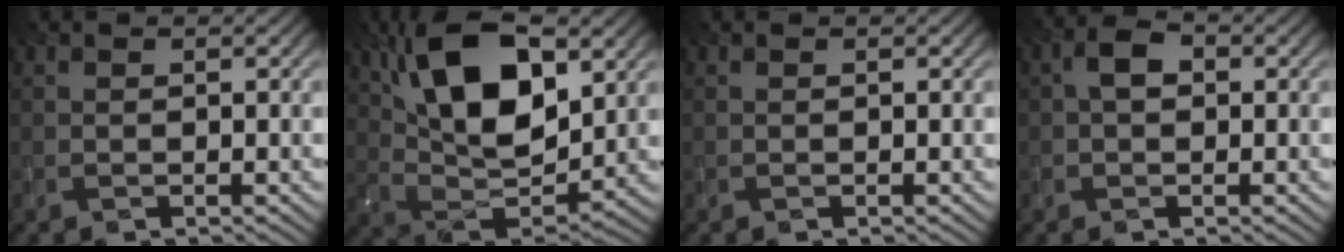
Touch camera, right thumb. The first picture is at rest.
{"total": 15.0, "force": [6.4, 7.1, 11.6], "torque": [-0.229, 0.003, 0.120]}
{"total": 0.0}
{"total": 2.9, "force": [0.2, 2.0, 2.1], "torque": [-0.043, 0.006, -0.003]}